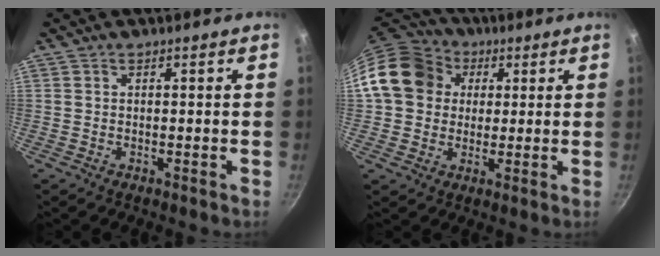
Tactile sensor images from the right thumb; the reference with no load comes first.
{"total": 14.7, "force": [3.1, 12.6, 7.0], "torque": [-0.102, 0.026, 0.042]}